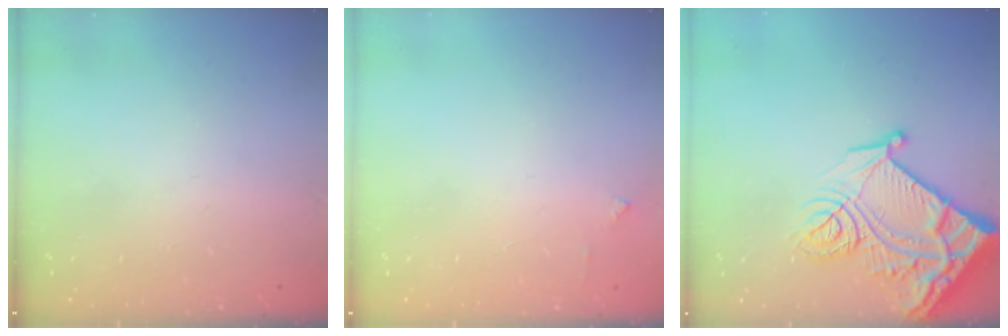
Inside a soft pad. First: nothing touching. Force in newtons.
{"total": 2.6, "press": 2.6, "slide": 0.2}
{"total": 22.5, "press": 22.3, "slide": 2.7}